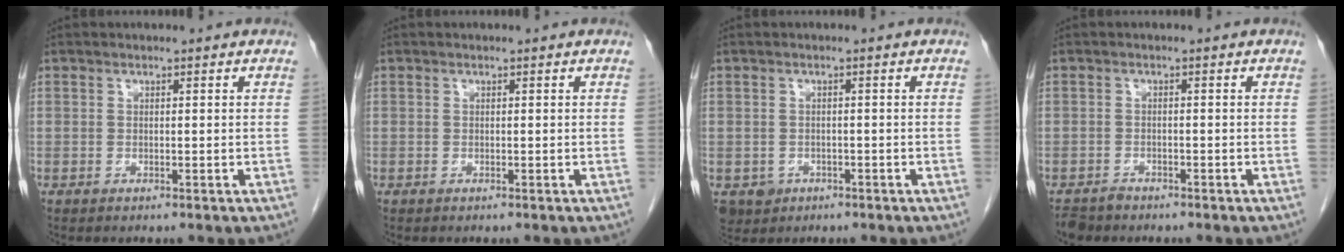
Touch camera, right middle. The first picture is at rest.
{"total": 0.0}
{"total": 3.7, "force": [-1.7, 3.2, 0.8], "torque": [-0.014, 0.001, -0.023]}
{"total": 2.4, "force": [-2.1, 0.9, 0.4], "torque": [-0.010, -0.004, -0.034]}